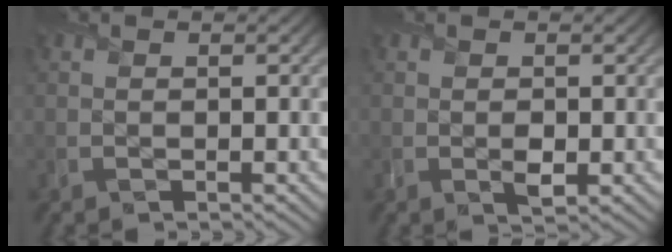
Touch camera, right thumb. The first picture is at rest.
{"total": 1.5, "force": [-0.2, 1.1, 1.0], "torque": [-0.020, -0.007, -0.001]}